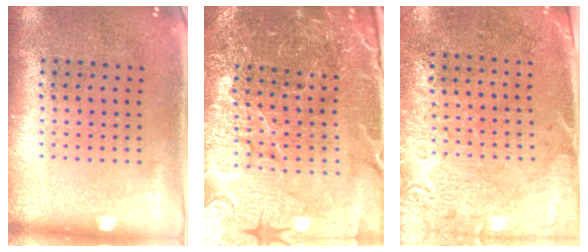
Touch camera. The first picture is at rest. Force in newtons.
{"total": 4.6, "press": 4.4, "slide": 1.1}
{"total": 2.7, "press": 2.4, "slide": 1.2}